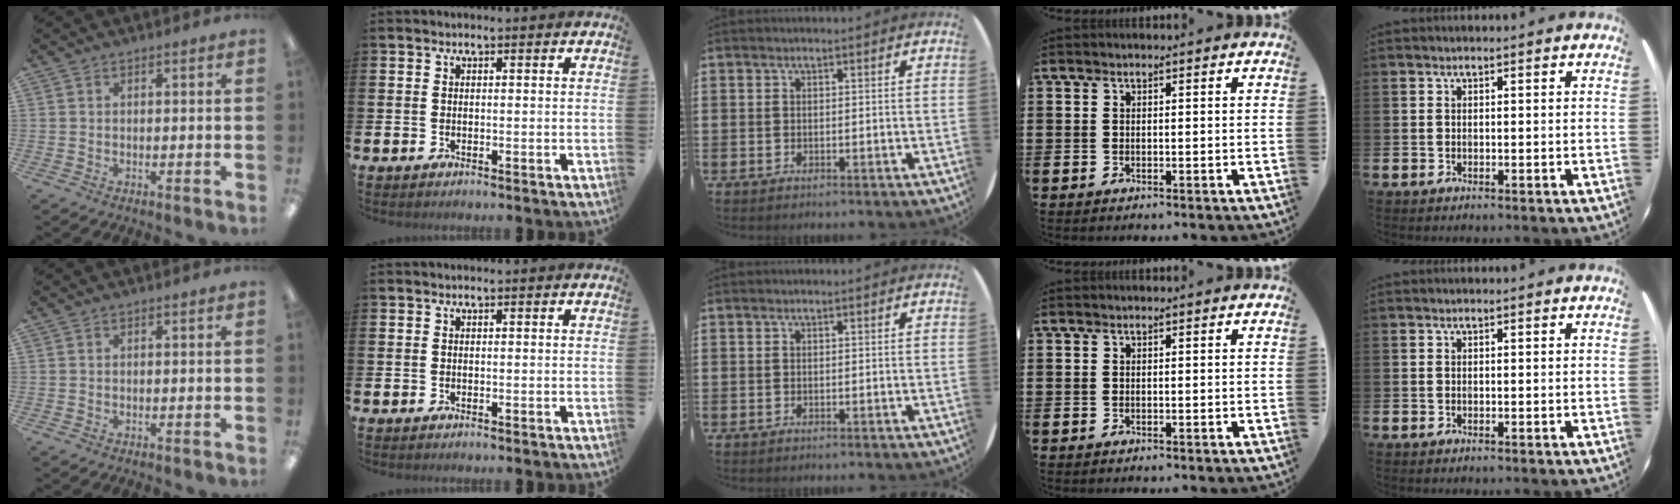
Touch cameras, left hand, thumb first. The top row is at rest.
{}